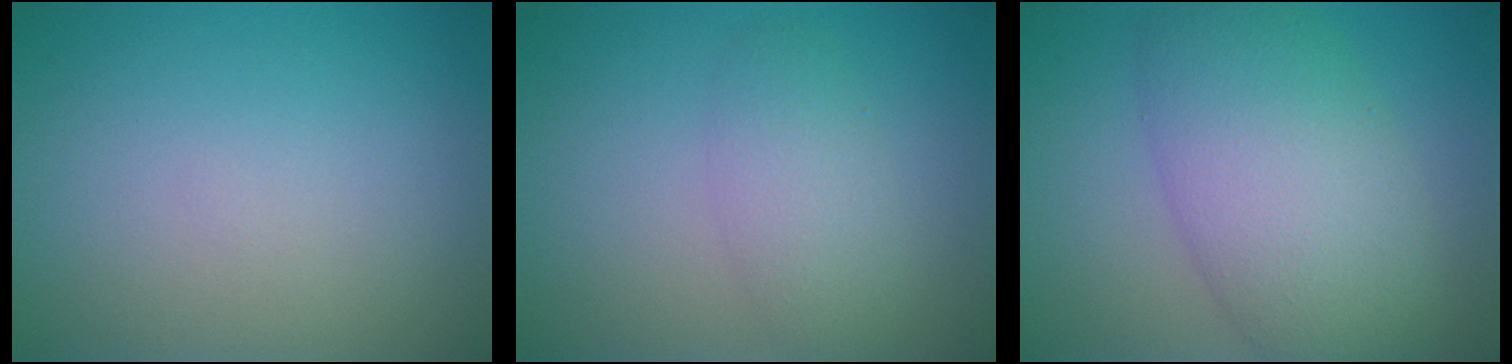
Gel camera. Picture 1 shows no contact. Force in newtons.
{"total": 2.8, "press": 2.8, "slide": 0.1}
{"total": 8.4, "press": 8.4, "slide": 0.3}